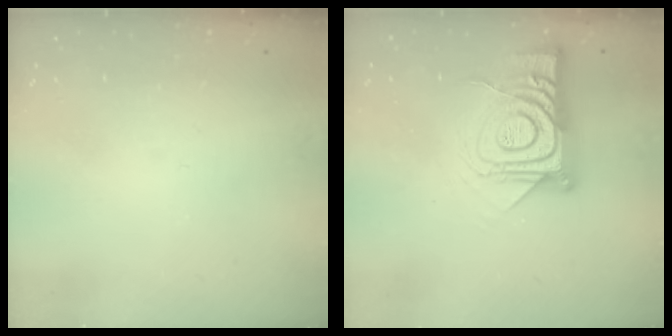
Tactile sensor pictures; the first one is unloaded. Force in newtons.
{"total": 16.1, "press": 16.1, "slide": 1.3}